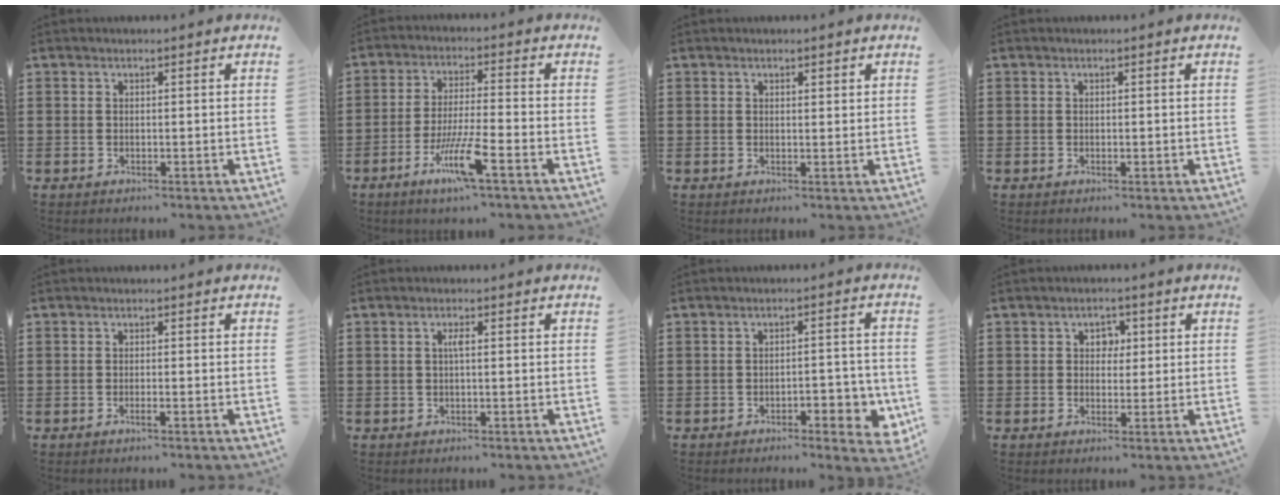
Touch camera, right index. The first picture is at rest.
{"total": 8.4, "force": [-4.4, 0.9, 7.0], "torque": [-0.144, -0.009, -0.083]}
{"total": 0.8, "force": [0.6, 0.4, 0.4], "torque": [-0.001, 0.000, 0.009]}
{"total": 0.0}
{"total": 0.9, "force": [-0.5, 0.0, 0.7], "torque": [-0.013, -0.003, -0.010]}
{"total": 1.5, "force": [0.1, 0.2, 1.5], "torque": [-0.029, 0.001, 0.001]}
{"total": 4.6, "force": [-2.1, 1.9, 3.6], "torque": [-0.049, 0.004, -0.037]}
{"total": 2.5, "force": [0.4, 2.1, 1.4], "torque": [-0.033, 0.011, 0.005]}